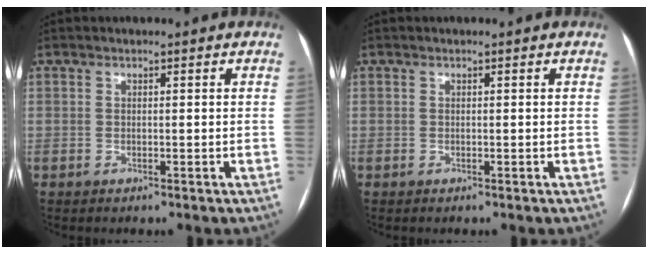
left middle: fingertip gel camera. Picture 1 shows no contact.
{"total": 0.0}